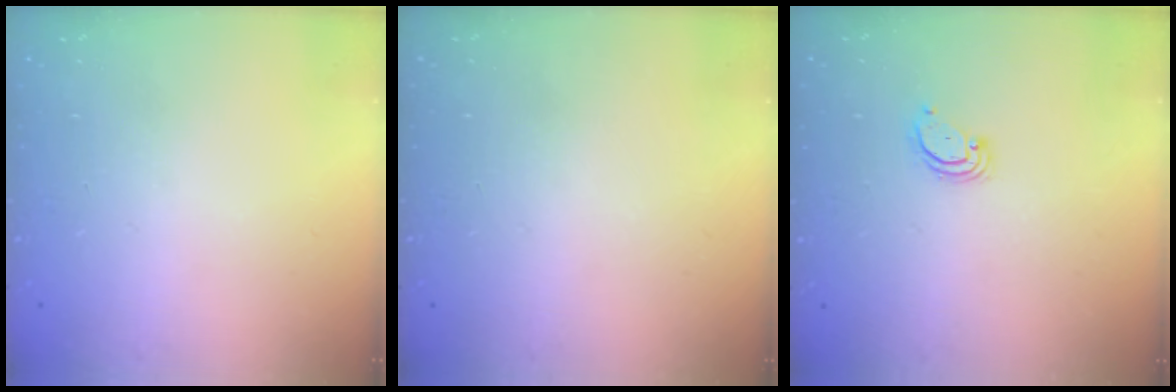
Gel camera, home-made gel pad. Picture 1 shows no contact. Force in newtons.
{"total": 0.0}
{"total": 2.3, "press": 2.3, "slide": 0.2}